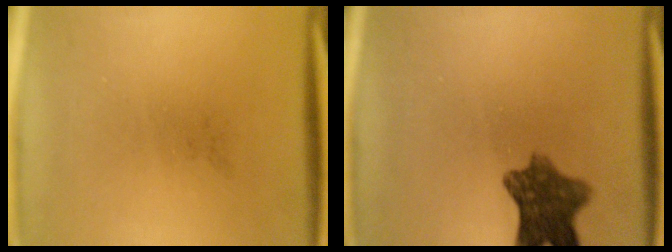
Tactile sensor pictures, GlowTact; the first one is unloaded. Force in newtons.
{"total": 8.1}